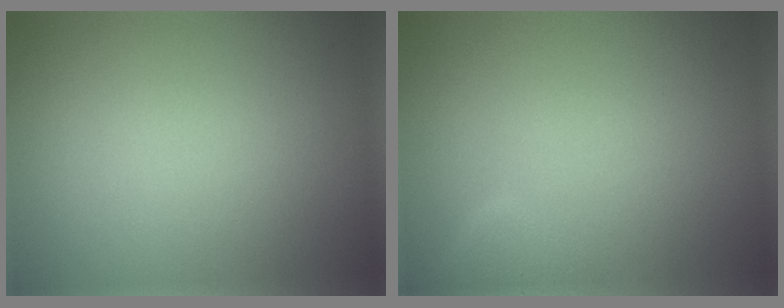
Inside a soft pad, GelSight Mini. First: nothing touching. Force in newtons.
{"total": 2.0, "press": 2.0, "slide": 0.2}